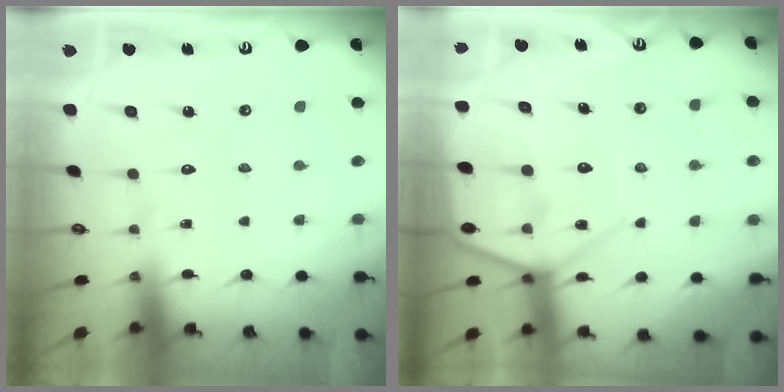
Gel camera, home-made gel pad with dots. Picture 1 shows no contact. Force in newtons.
{"total": 9.4, "press": 9.3, "slide": 0.9}